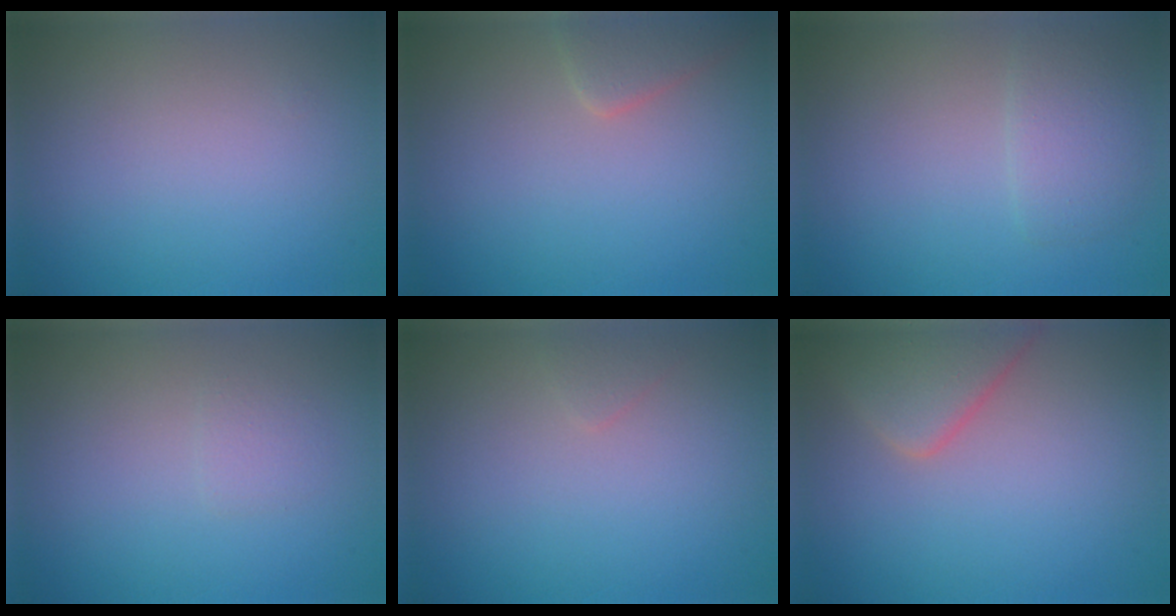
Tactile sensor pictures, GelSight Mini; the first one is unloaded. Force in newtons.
{"total": 2.3, "press": 2.3, "slide": 0.1}
{"total": 2.3, "press": 2.2, "slide": 0.1}
{"total": 0.9, "press": 0.9, "slide": 0.1}
{"total": 0.7, "press": 0.7, "slide": 0.0}
{"total": 4.1, "press": 4.1, "slide": 0.1}